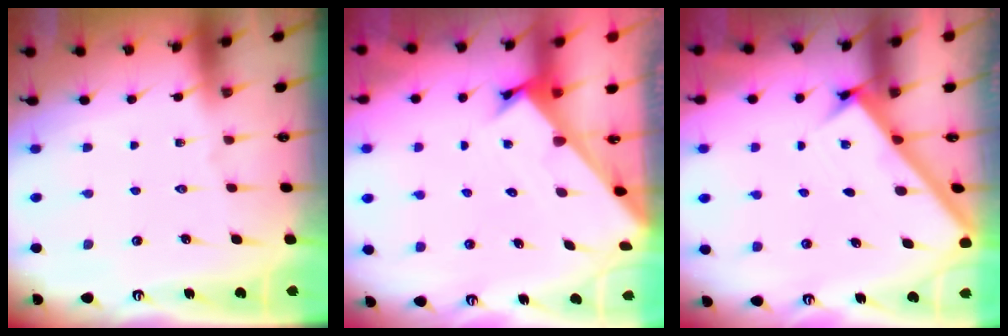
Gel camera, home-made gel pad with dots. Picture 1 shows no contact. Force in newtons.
{"total": 2.5, "press": 2.5, "slide": 0.2}
{"total": 2.5, "press": 2.5, "slide": 0.3}